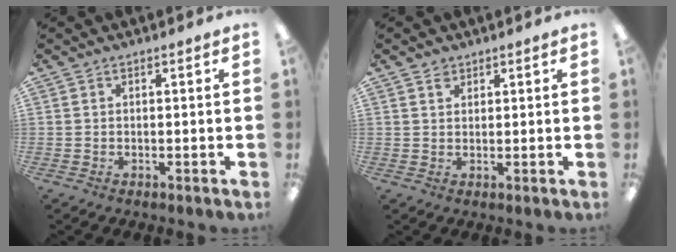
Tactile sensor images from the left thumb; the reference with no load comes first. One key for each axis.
{"total": 1.7, "fx": 1.4, "fy": 1.0, "fz": 0.3, "tx": 0.001, "ty": -0.005, "tz": 0.026}